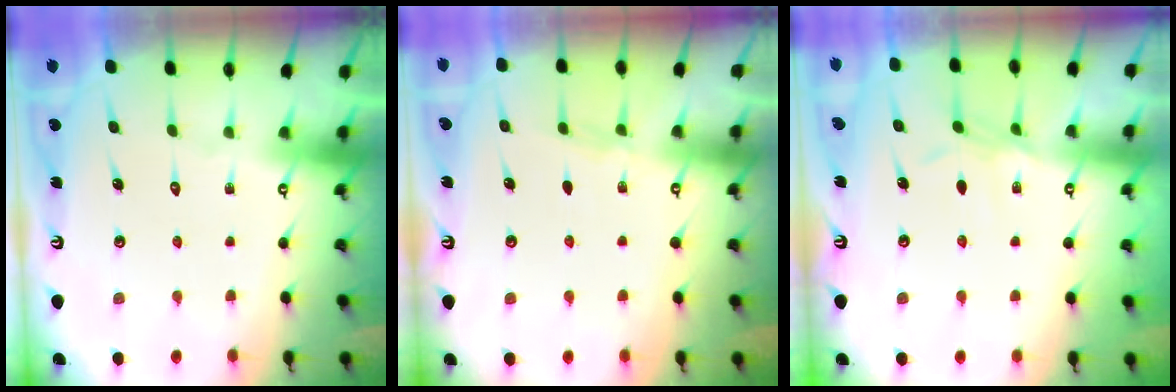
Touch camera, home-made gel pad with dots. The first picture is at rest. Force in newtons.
{"total": 3.2, "press": 3.2, "slide": 0.5}
{"total": 4.5, "press": 4.5, "slide": 0.5}